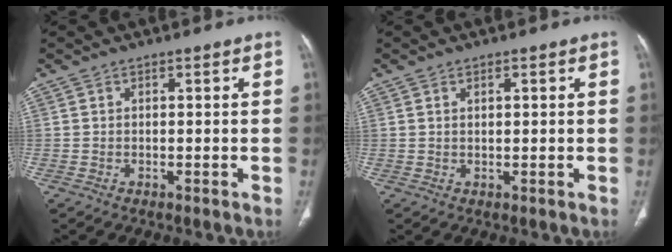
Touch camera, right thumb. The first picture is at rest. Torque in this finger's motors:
{"motor_torque": [0.16, 0.35, 0.31, 0.13, -0.03]}